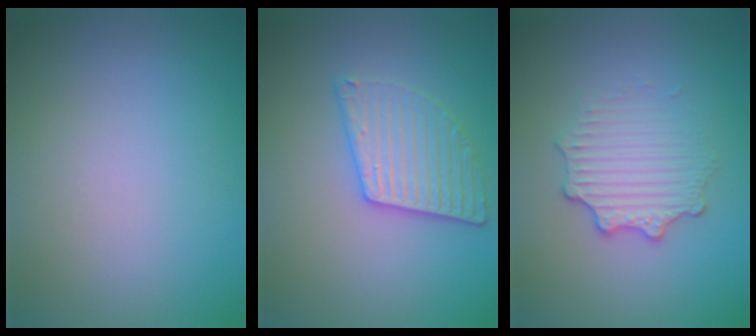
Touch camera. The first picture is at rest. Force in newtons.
{"total": 3.2, "press": 3.2, "slide": 0.6}
{"total": 3.3, "press": 2.6, "slide": 2.0}